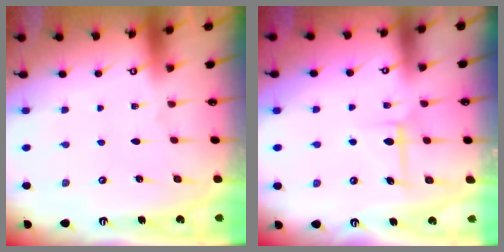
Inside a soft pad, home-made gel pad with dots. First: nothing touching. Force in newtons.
{"total": 6.4, "press": 6.4, "slide": 0.1}